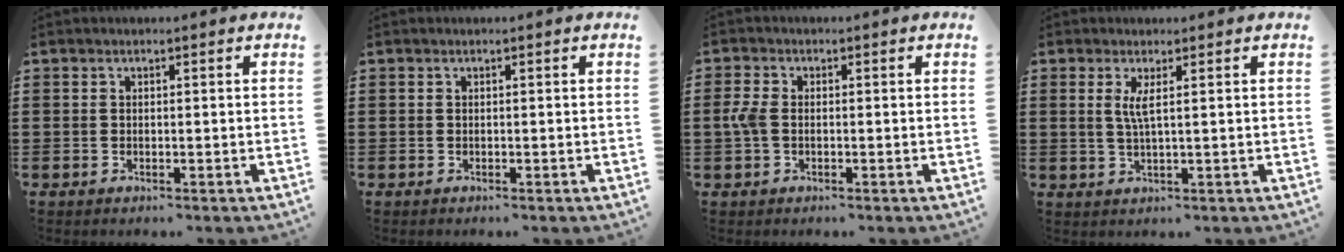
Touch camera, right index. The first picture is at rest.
{"total": 0.0}
{"total": 3.0, "force": [-0.3, 1.8, 2.3], "torque": [-0.069, -0.002, -0.013]}
{"total": 2.8, "force": [0.8, -0.1, 2.6], "torque": [-0.056, -0.005, 0.012]}